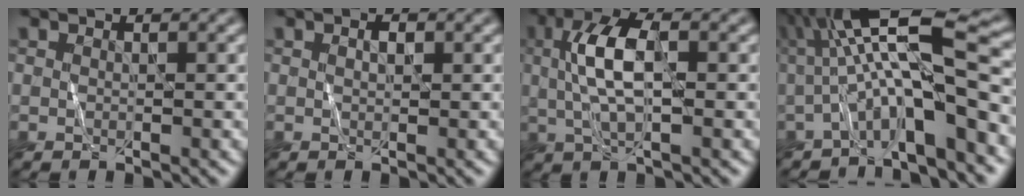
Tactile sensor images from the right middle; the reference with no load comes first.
{"total": 0.9, "force": [0.2, 0.5, 0.7], "torque": [-0.014, 0.002, 0.005]}
{"total": 5.3, "force": [0.5, 2.0, 4.9], "torque": [-0.103, 0.012, 0.005]}
{"total": 10.0, "force": [-1.2, 2.1, 9.7], "torque": [-0.158, 0.030, -0.029]}